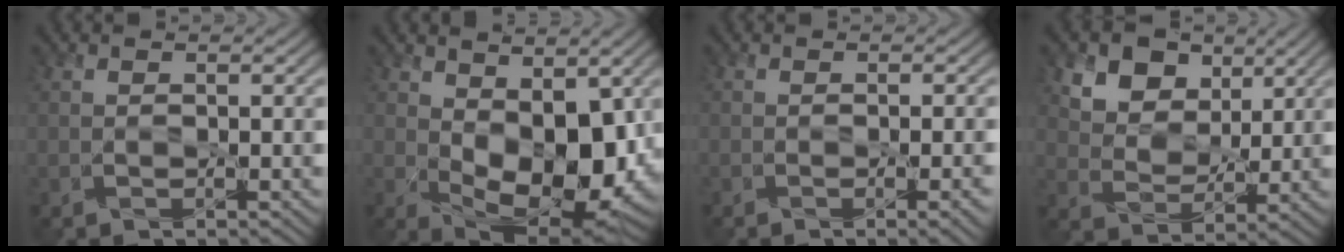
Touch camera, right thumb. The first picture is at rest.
{"total": 12.1, "force": [0.3, 6.9, 10.0], "torque": [-0.159, -0.021, 0.011]}
{"total": 2.7, "force": [-1.3, 1.0, 2.1], "torque": [-0.020, -0.006, -0.017]}
{"total": 10.3, "force": [6.0, 7.1, 4.6], "torque": [-0.134, -0.009, 0.133]}